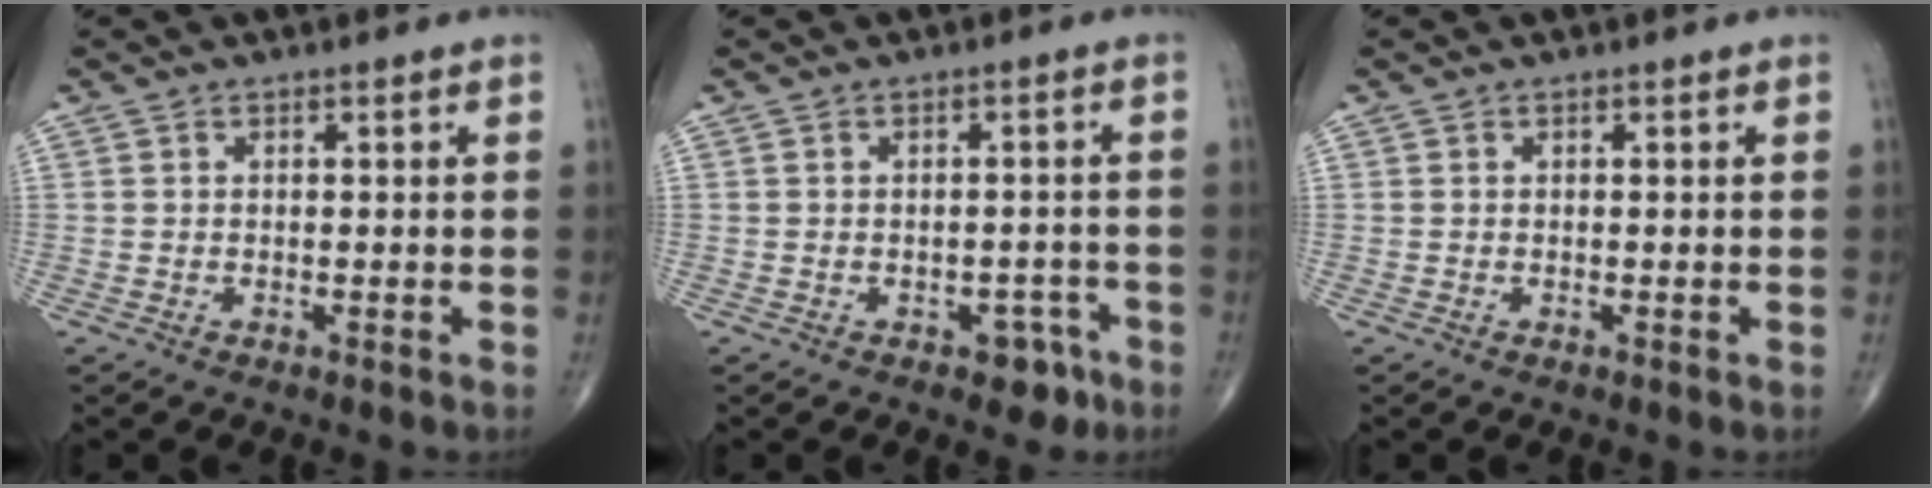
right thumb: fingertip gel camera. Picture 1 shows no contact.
{"total": 4.1, "force": [-2.3, 2.6, 2.1], "torque": [-0.007, 0.018, -0.026]}
{"total": 0.0}